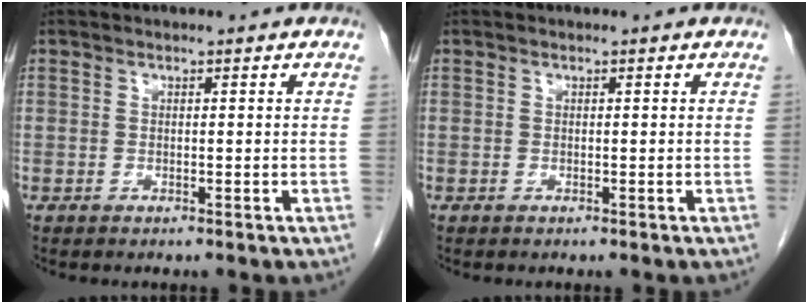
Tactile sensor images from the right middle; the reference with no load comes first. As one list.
[{"total": 0.0}]